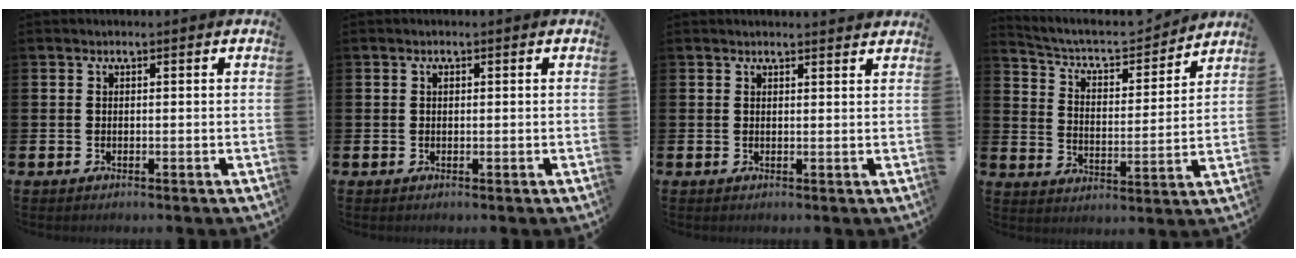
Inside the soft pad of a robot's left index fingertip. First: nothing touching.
{"total": 0.6, "force": [0.2, 0.4, 0.3], "torque": [-0.002, 0.003, 0.002]}
{"total": 1.3, "force": [1.2, -0.1, 0.0], "torque": [0.005, -0.009, 0.022]}
{"total": 6.3, "force": [5.7, 1.8, 1.8], "torque": [-0.067, -0.043, 0.091]}